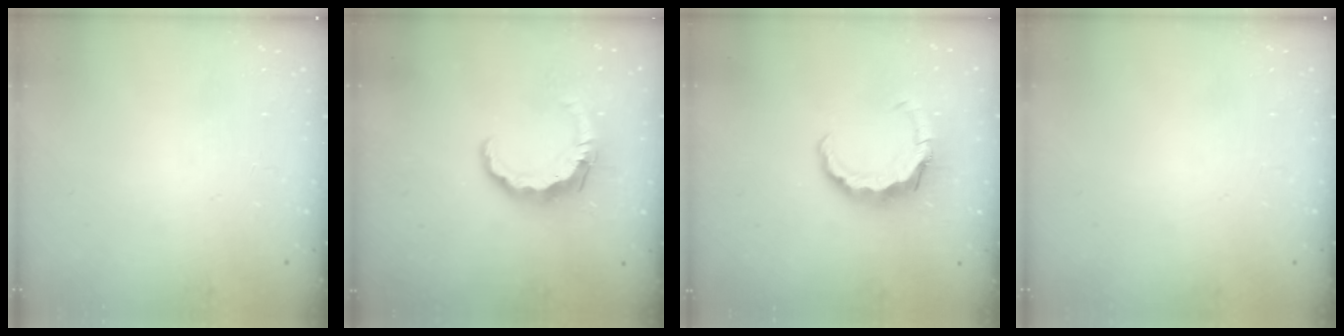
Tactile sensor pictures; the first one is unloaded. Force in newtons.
{"total": 7.6, "press": 7.6, "slide": 1.0}
{"total": 8.0, "press": 7.9, "slide": 1.0}
{"total": 0.0}